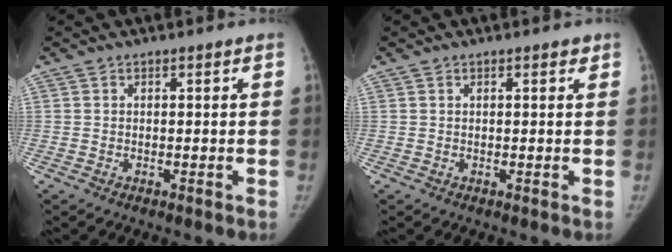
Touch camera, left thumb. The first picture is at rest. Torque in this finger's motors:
{"motor_torque": [0.10, 0.02, 0.29, 0.07, 0.00]}